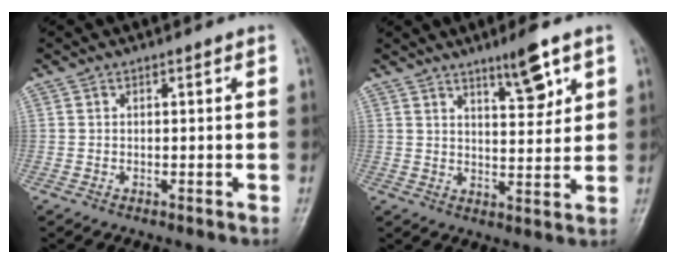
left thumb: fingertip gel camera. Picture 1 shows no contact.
{"total": 7.0, "force": [4.4, 1.7, 5.2], "torque": [-0.071, -0.032, 0.070]}